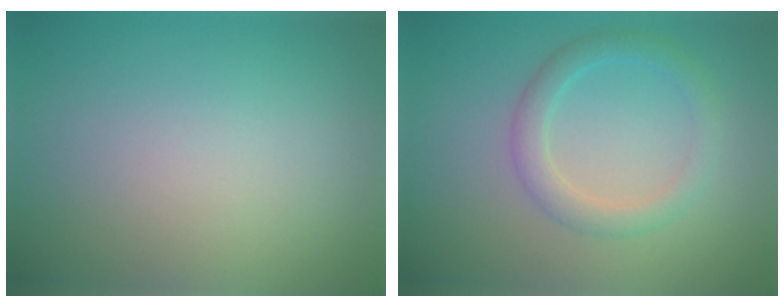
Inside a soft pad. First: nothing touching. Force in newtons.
{"total": 2.7, "press": 2.7, "slide": 0.1}